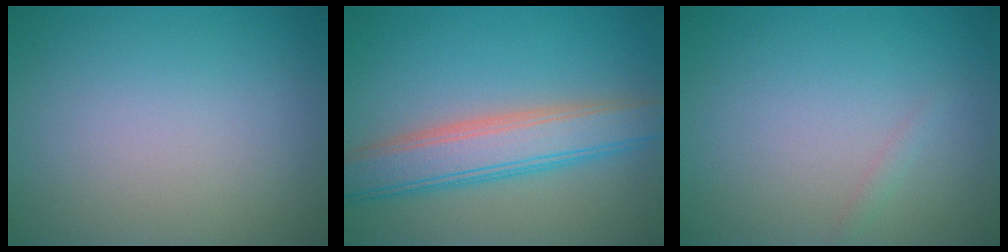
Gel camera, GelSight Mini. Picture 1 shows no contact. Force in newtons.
{"total": 5.9, "press": 5.9, "slide": 0.1}
{"total": 0.5, "press": 0.5, "slide": 0.0}